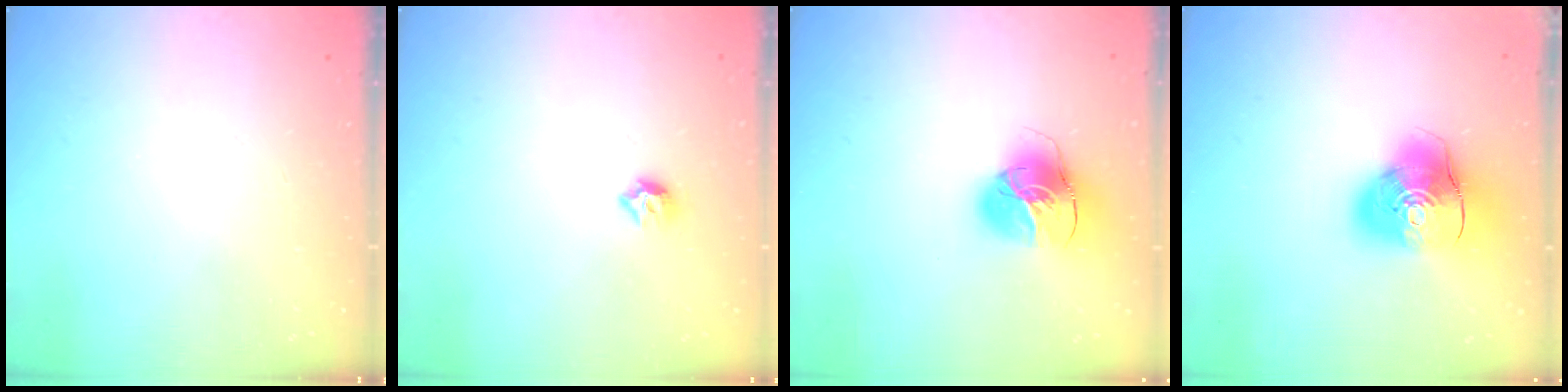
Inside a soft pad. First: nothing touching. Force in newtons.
{"total": 6.0, "press": 5.9, "slide": 0.9}
{"total": 15.0, "press": 14.9, "slide": 1.8}
{"total": 13.7, "press": 13.5, "slide": 1.9}